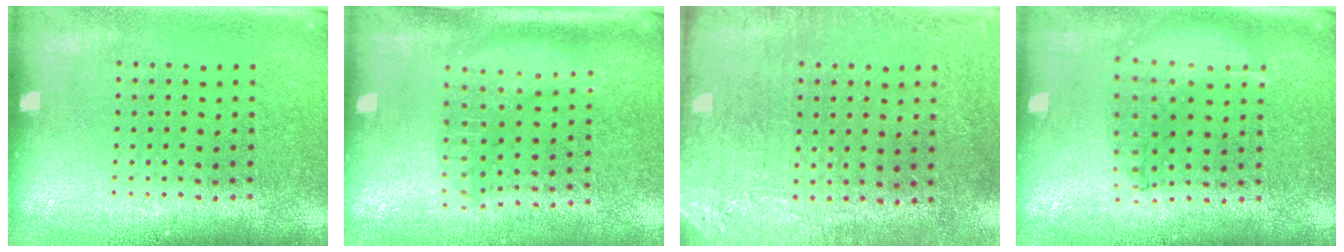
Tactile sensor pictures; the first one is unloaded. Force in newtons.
{"total": 1.8, "press": 1.5, "slide": 1.0}
{"total": 2.7, "press": 2.4, "slide": 1.3}
{"total": 0.9, "press": 0.9, "slide": 0.1}